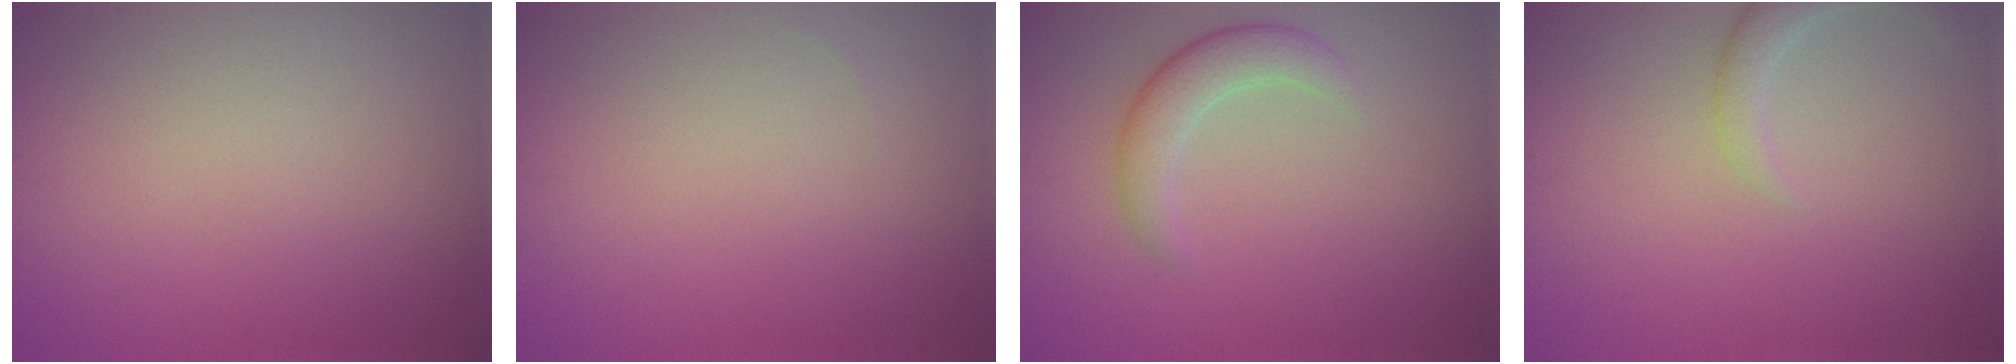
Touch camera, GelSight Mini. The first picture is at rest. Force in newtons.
{"total": 0.0}
{"total": 3.0, "press": 3.0, "slide": 0.3}
{"total": 2.3, "press": 2.3, "slide": 0.3}